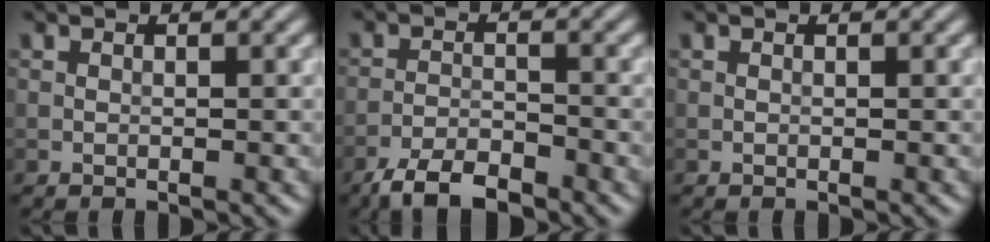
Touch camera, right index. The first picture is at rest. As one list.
[{"total": 4.7, "force": [-3.8, 1.5, 2.4], "torque": [-0.040, -0.003, -0.075]}, {"total": 0.0}]